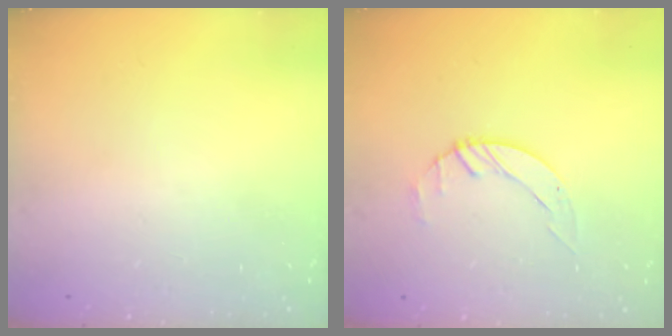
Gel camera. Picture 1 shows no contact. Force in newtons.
{"total": 1.4, "press": 1.4, "slide": 0.2}